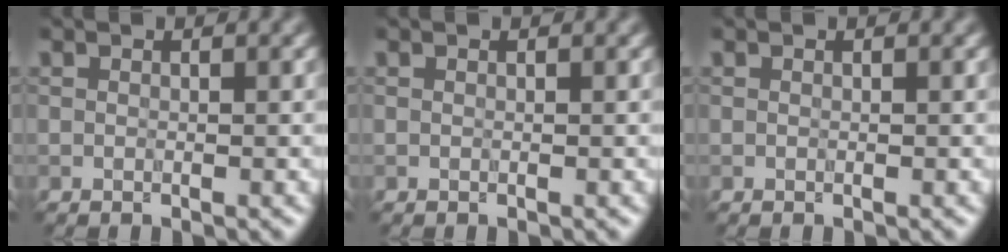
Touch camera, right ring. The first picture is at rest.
{"total": 0.0}
{"total": 0.0}